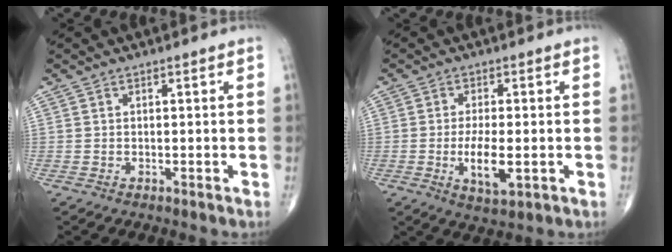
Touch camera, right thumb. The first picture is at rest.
{"total": 7.0, "force": [-1.5, 2.6, 6.3], "torque": [-0.114, -0.012, -0.022]}